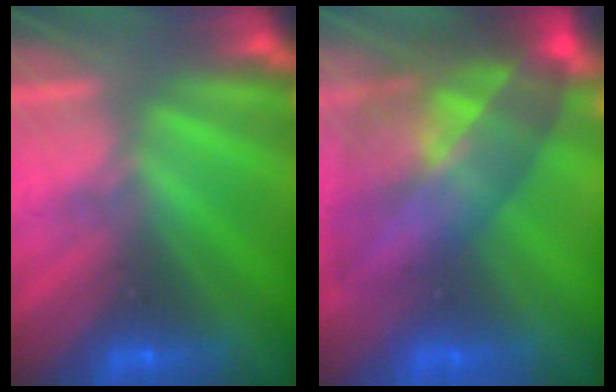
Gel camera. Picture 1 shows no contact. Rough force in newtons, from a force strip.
{"total": 7.8}